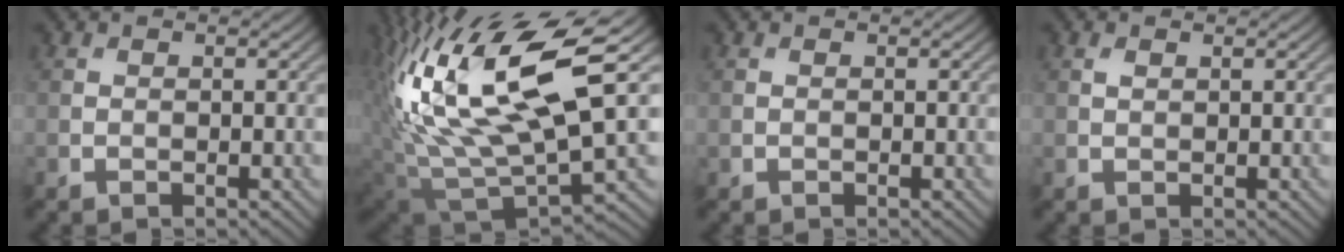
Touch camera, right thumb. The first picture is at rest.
{"total": 17.8, "force": [5.2, 6.8, 15.6], "torque": [-0.332, 0.011, 0.093]}
{"total": 0.0}
{"total": 0.7, "force": [0.4, 0.3, 0.5], "torque": [-0.015, 0.000, 0.009]}